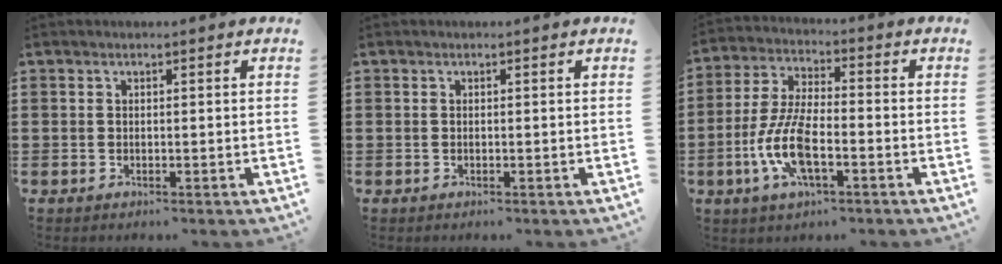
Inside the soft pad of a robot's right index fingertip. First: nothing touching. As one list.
[{"total": 0.0}, {"total": 9.5, "force": [-3.3, 3.4, 8.2], "torque": [-0.189, -0.010, -0.066]}]